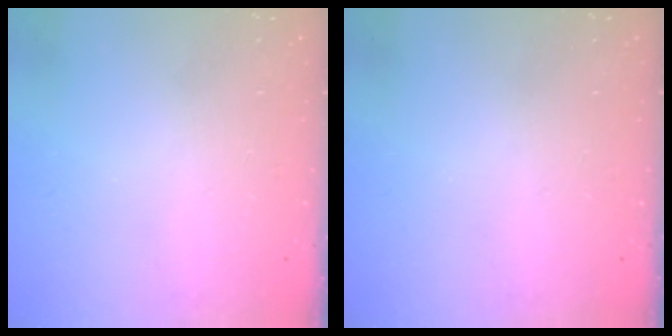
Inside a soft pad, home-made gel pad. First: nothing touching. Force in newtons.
{"total": 0.0}